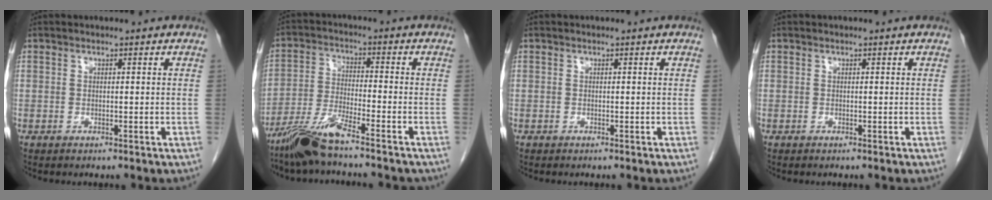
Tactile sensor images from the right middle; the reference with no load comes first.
{"total": 8.6, "force": [-7.0, 0.1, 5.0], "torque": [-0.107, -0.023, -0.135]}
{"total": 0.0}
{"total": 0.0}